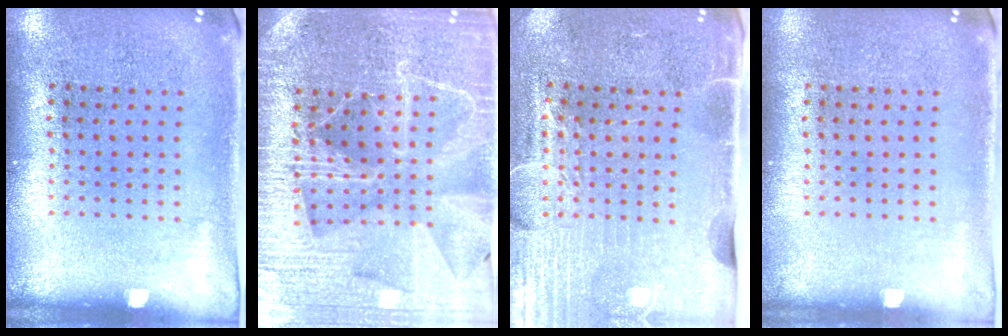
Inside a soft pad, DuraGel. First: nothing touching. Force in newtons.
{"total": 4.4, "press": 4.2, "slide": 1.6}
{"total": 4.4, "press": 3.8, "slide": 2.1}
{"total": 0.0}